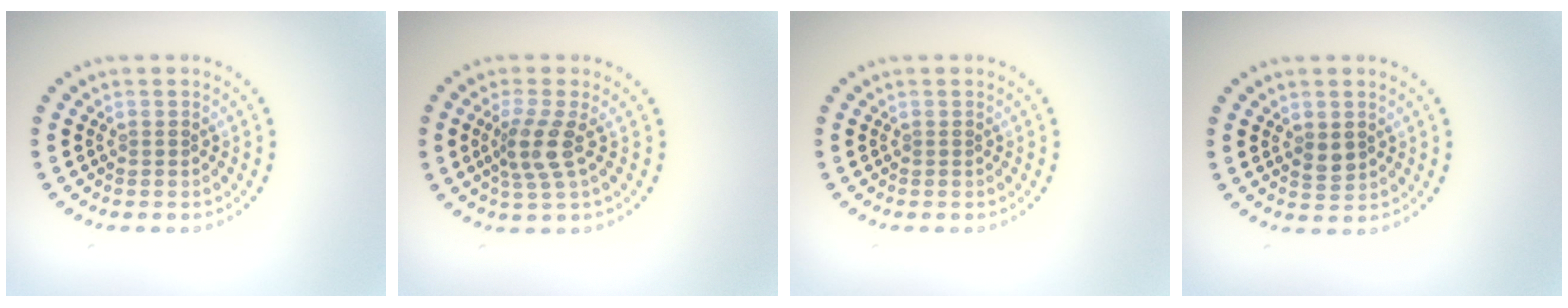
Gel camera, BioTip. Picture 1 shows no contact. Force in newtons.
{"total": 2.8, "press": 2.2, "slide": 1.8}
{"total": 0.0}
{"total": 1.6, "press": 1.6, "slide": 0.3}